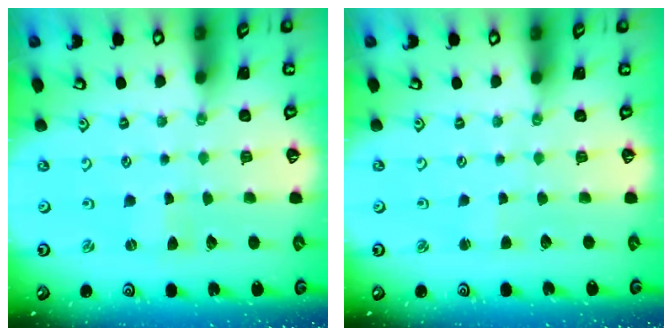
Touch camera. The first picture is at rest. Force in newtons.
{"total": 1.1, "press": 1.1, "slide": 0.1}